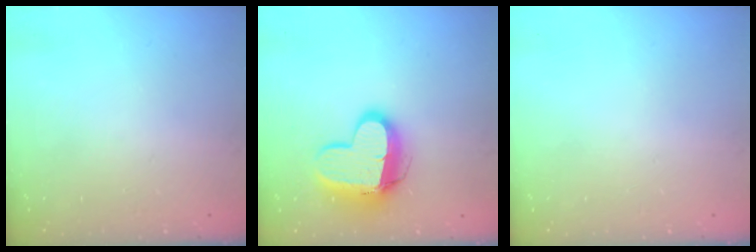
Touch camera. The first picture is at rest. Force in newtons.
{"total": 13.5, "press": 13.5, "slide": 1.2}
{"total": 0.0}